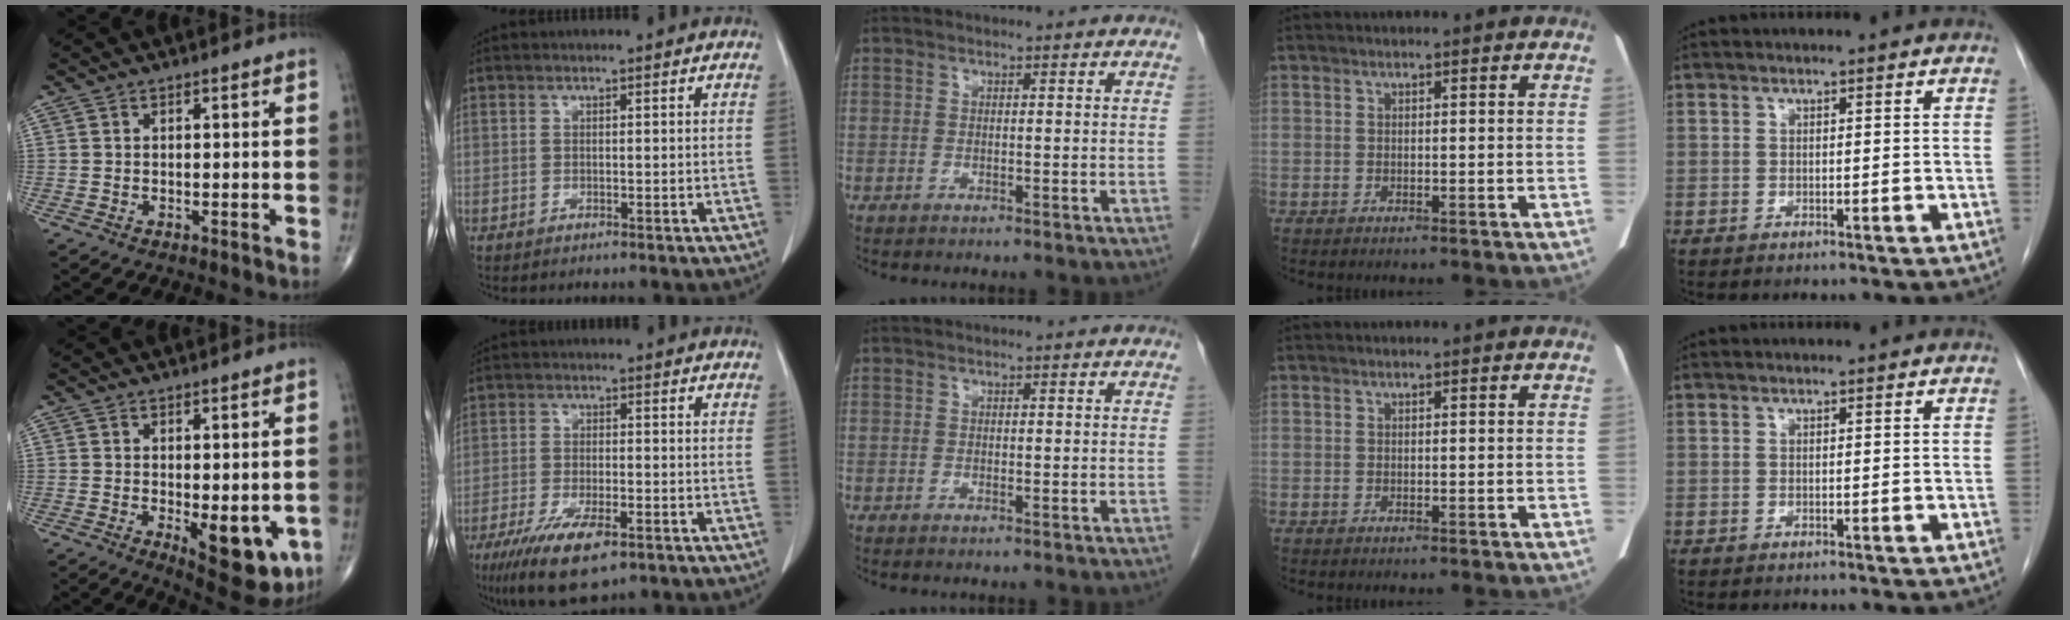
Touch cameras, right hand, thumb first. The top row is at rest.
{"thumb": {"total": 11.3, "force": [-2.7, 4.8, 9.9], "torque": [-0.102, -0.020, -0.024]}, "index": {"total": 9.4, "force": [-5.6, 2.9, 7.0], "torque": [-0.125, -0.017, -0.093]}}